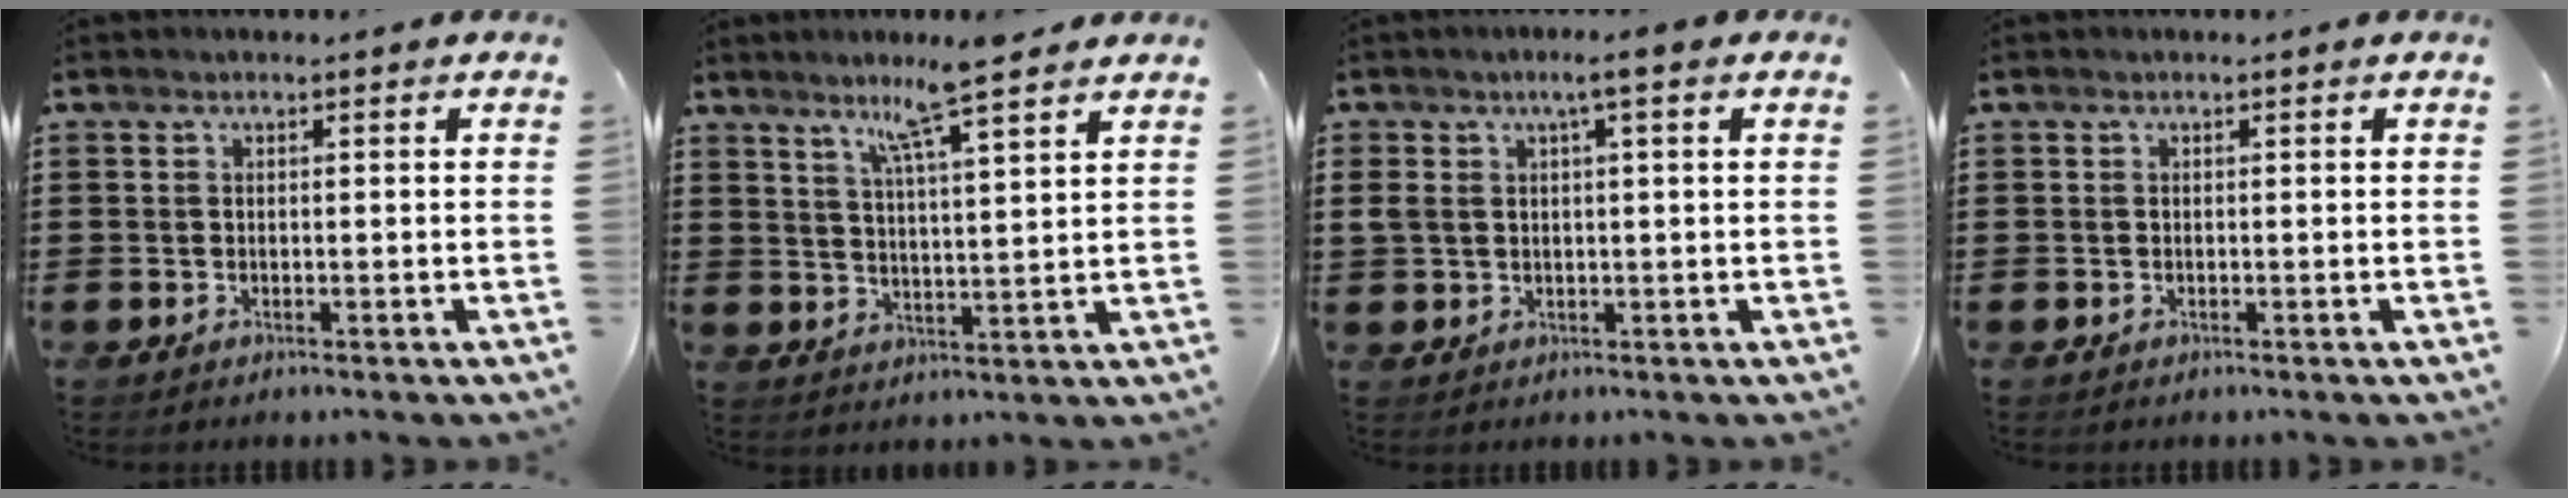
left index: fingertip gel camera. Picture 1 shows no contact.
{"total": 7.7, "force": [5.9, -0.3, 5.0], "torque": [-0.096, -0.019, 0.098]}
{"total": 3.4, "force": [1.1, 0.8, 3.1], "torque": [-0.063, 0.005, 0.017]}
{"total": 0.0}